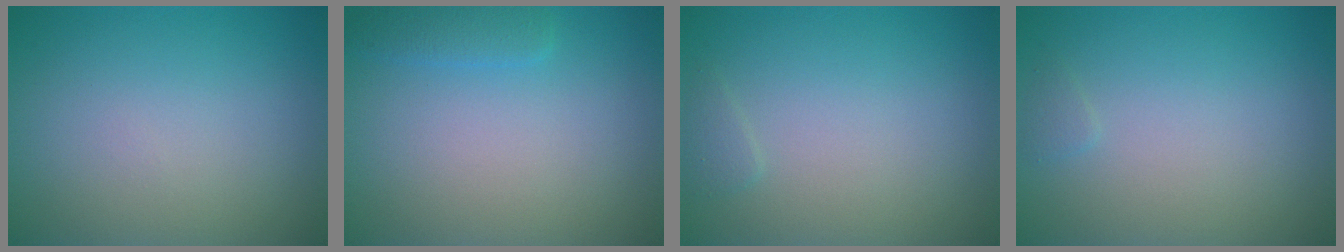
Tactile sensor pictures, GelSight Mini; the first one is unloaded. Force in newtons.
{"total": 1.4, "press": 1.4, "slide": 0.1}
{"total": 0.7, "press": 0.7, "slide": 0.1}
{"total": 0.5, "press": 0.5, "slide": 0.0}